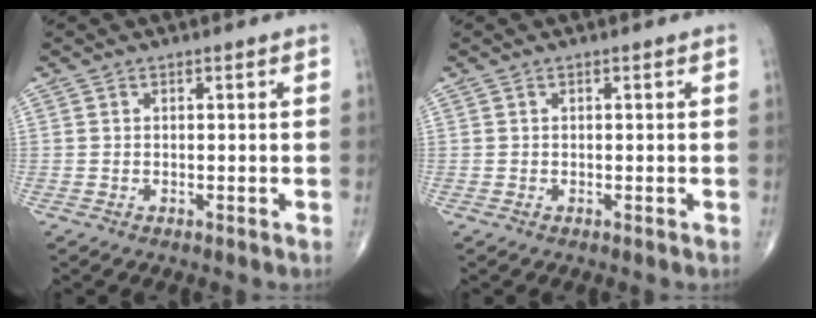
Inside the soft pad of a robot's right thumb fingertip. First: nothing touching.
{"total": 0.0}